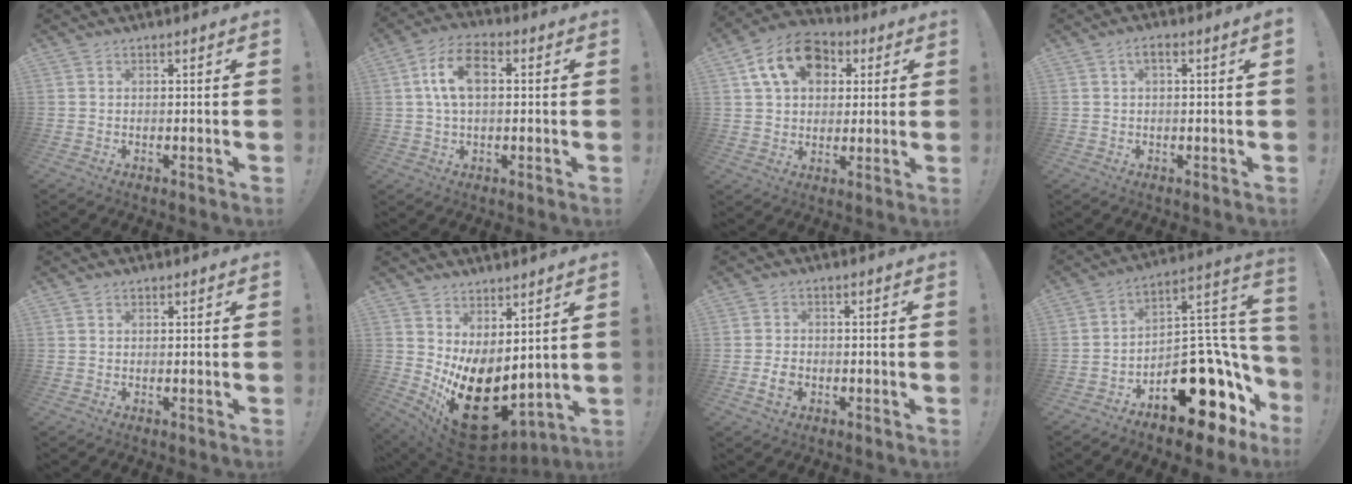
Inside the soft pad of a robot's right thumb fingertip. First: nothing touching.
{"total": 10.6, "force": [1.9, 6.4, 8.2], "torque": [-0.149, 0.010, 0.036]}
{"total": 15.1, "force": [5.8, 11.1, 8.5], "torque": [-0.139, -0.007, 0.114]}
{"total": 2.3, "force": [0.0, 0.0, 2.3], "torque": [-0.043, 0.003, -0.001]}
{"total": 0.7, "force": [0.5, 0.5, 0.1], "torque": [0.000, 0.001, 0.009]}
{"total": 15.8, "force": [-3.0, 9.5, 12.2], "torque": [-0.172, 0.004, -0.027]}
{"total": 4.4, "force": [-1.3, 3.3, 2.6], "torque": [-0.038, 0.000, -0.024]}
{"total": 20.1, "force": [-9.8, 11.1, 13.6], "torque": [-0.141, 0.056, -0.144]}